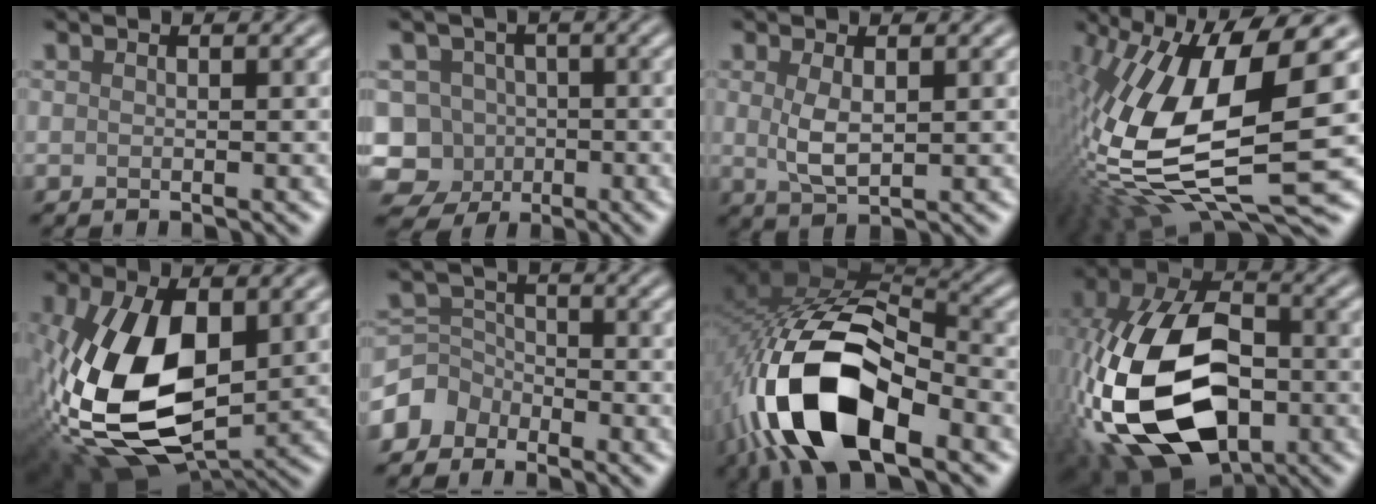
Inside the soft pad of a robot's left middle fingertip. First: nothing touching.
{"total": 8.8, "force": [-3.6, 7.7, 2.0], "torque": [-0.032, 0.001, -0.085]}
{"total": 2.7, "force": [0.3, 1.2, 2.4], "torque": [-0.061, -0.003, 0.010]}
{"total": 16.3, "force": [0.3, 6.3, 15.1], "torque": [-0.325, -0.011, 0.013]}
{"total": 15.1, "force": [-1.4, 8.3, 12.5], "torque": [-0.277, -0.026, -0.022]}
{"total": 3.3, "force": [-2.5, 2.2, 0.2], "torque": [-0.009, 0.005, -0.059]}
{"total": 16.1, "force": [-6.2, 7.7, 12.7], "torque": [-0.251, -0.007, -0.115]}
{"total": 17.5, "force": [-4.5, 10.8, 13.1], "torque": [-0.280, -0.015, -0.085]}